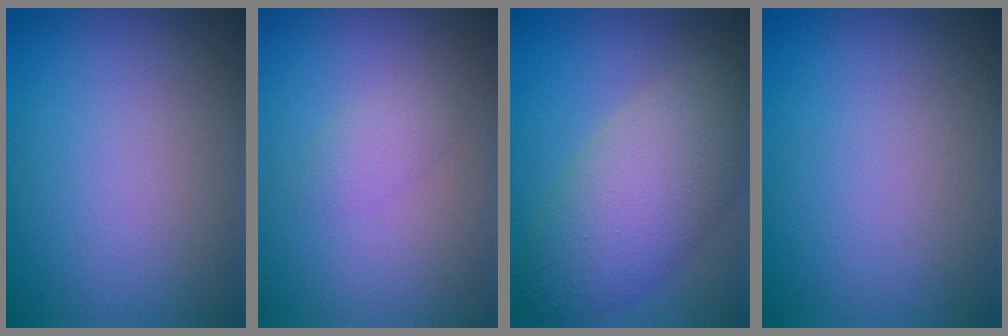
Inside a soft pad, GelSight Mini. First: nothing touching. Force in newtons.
{"total": 1.3, "press": 1.3, "slide": 0.1}
{"total": 7.6, "press": 7.6, "slide": 0.1}
{"total": 0.0}